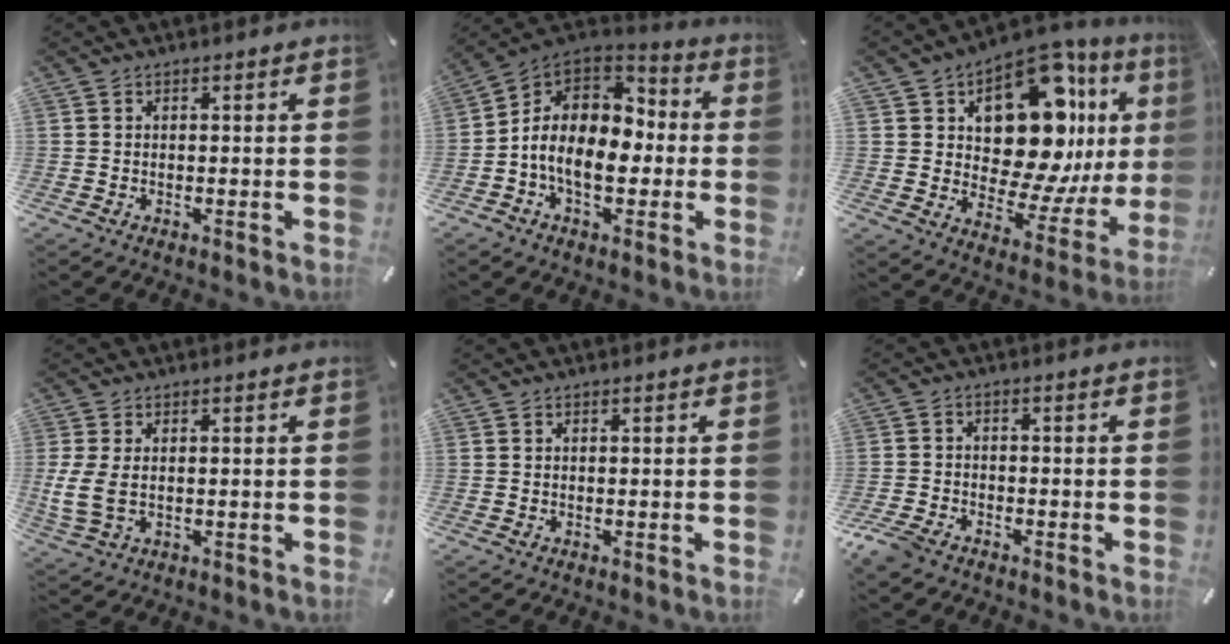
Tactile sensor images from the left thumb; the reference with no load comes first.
{"total": 13.5, "force": [-3.1, 9.6, 9.0], "torque": [-0.177, 0.012, -0.061]}
{"total": 20.6, "force": [7.6, 12.1, 14.8], "torque": [-0.222, -0.068, 0.129]}
{"total": 5.8, "force": [0.3, 3.4, 4.7], "torque": [-0.098, -0.002, 0.004]}
{"total": 0.0}
{"total": 4.5, "force": [-3.4, 2.2, 1.9], "torque": [-0.061, 0.009, -0.071]}